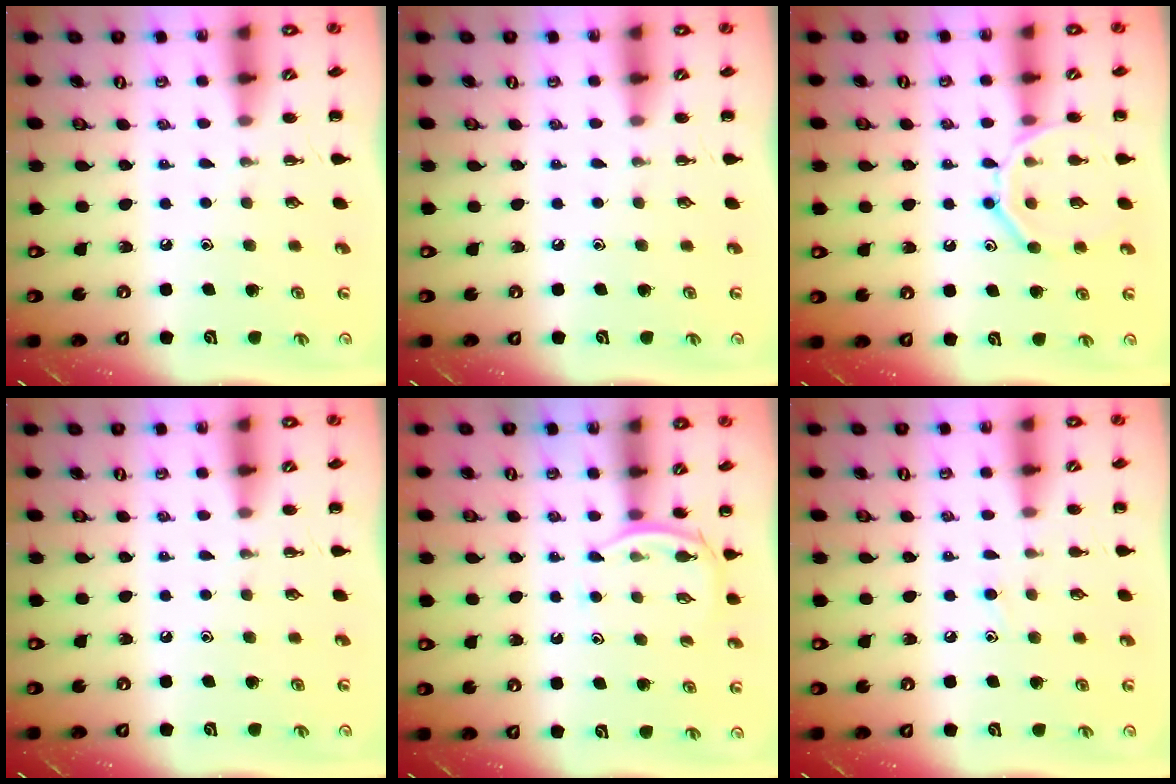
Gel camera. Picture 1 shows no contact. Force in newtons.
{"total": 0.0}
{"total": 12.6, "press": 12.6, "slide": 1.2}
{"total": 0.0}
{"total": 4.3, "press": 4.1, "slide": 1.1}
{"total": 7.4, "press": 6.9, "slide": 2.6}